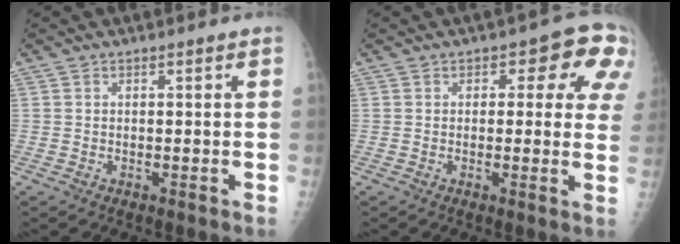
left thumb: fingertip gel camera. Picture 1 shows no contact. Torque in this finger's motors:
{"motor_torque": [0.87, 0.66, 0.09, 0.10, 0.07]}